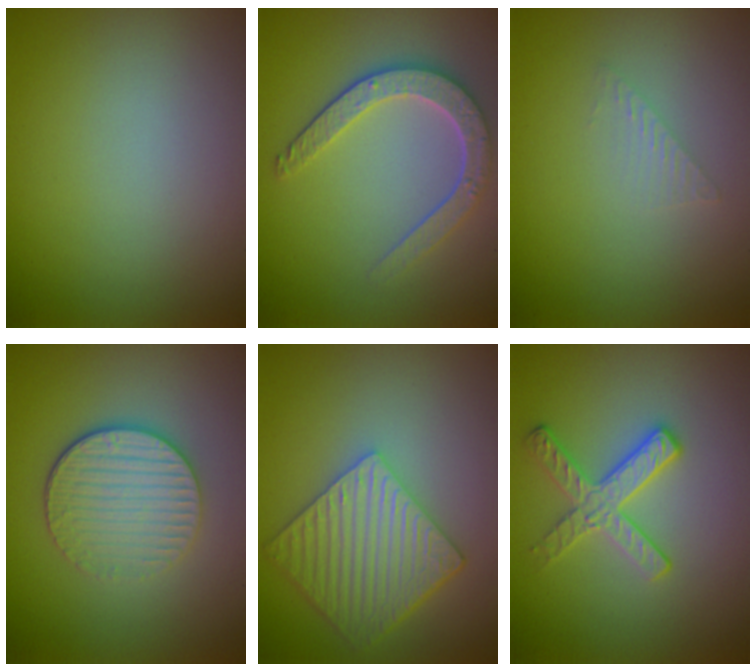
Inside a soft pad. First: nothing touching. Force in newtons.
{"total": 4.1, "press": 3.4, "slide": 2.3}
{"total": 1.0, "press": 1.0, "slide": 0.0}
{"total": 4.3, "press": 3.5, "slide": 2.5}
{"total": 6.0, "press": 4.6, "slide": 4.0}
{"total": 2.8, "press": 2.7, "slide": 0.7}